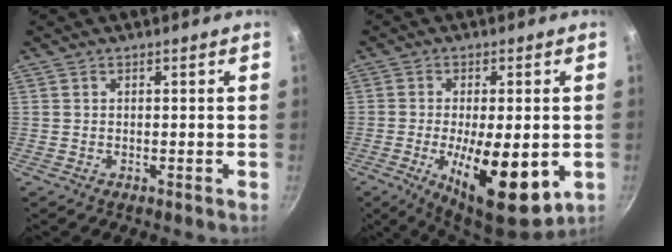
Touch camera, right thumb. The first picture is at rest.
{"total": 15.6, "force": [-3.7, 5.8, 14.0], "torque": [-0.208, -0.003, -0.048]}